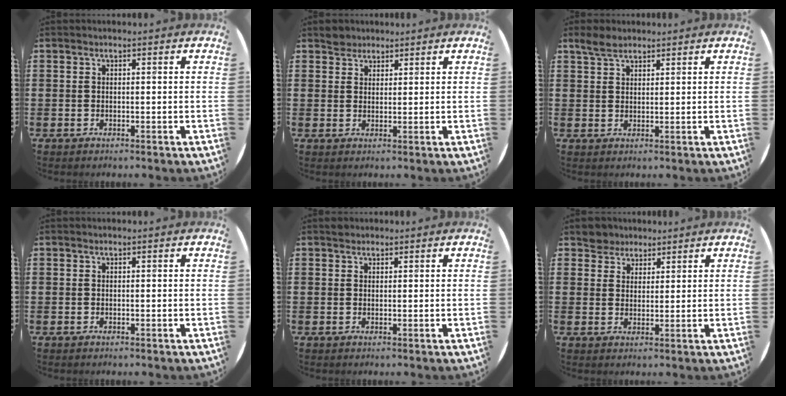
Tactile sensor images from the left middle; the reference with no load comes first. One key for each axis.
{"total": 2.1, "fx": 1.9, "fy": 0.9, "fz": -0.2, "tx": 0.009, "ty": 0.000, "tz": 0.037}
{"total": 3.0, "fx": 2.5, "fy": 1.2, "fz": 1.1, "tx": -0.018, "ty": 0.003, "tz": 0.046}
{"total": 0.0}
{"total": 0.7, "fx": 0.7, "fy": 0.2, "fz": -0.1, "tx": 0.009, "ty": -0.001, "tz": 0.012}
{"total": 3.2, "fx": 2.7, "fy": 1.5, "fz": -0.5, "tx": 0.007, "ty": 0.000, "tz": 0.053}